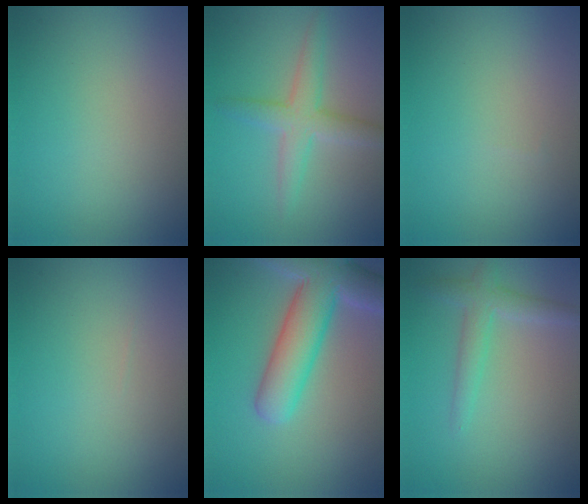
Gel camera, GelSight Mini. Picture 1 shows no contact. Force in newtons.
{"total": 3.4, "press": 3.4, "slide": 0.2}
{"total": 0.0}
{"total": 0.0}
{"total": 8.6, "press": 8.5, "slide": 1.0}
{"total": 2.5, "press": 2.5, "slide": 0.1}